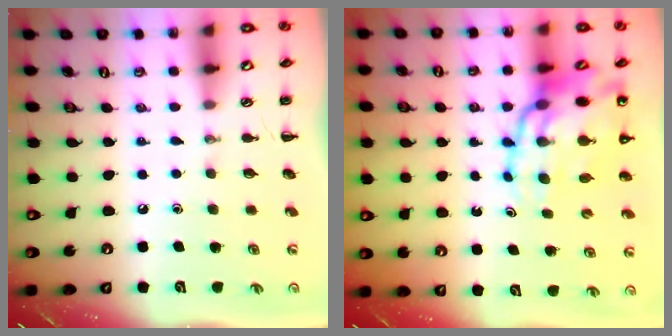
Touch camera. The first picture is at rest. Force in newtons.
{"total": 18.2, "press": 17.5, "slide": 5.0}